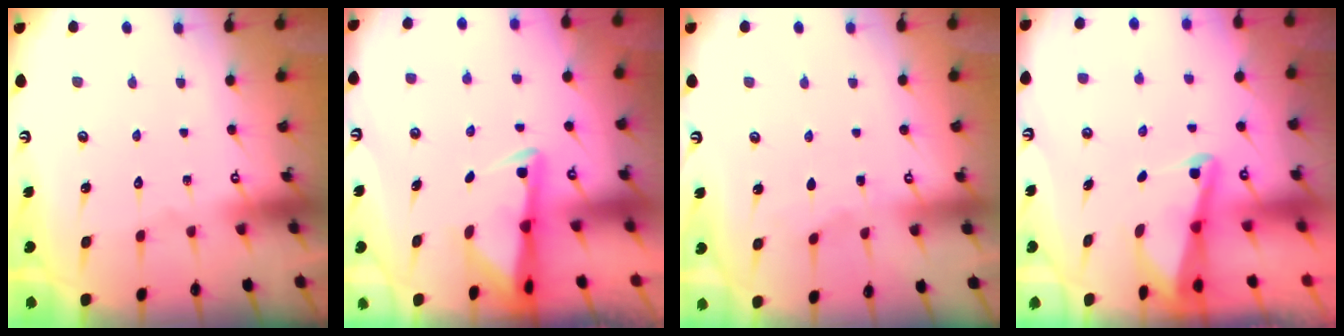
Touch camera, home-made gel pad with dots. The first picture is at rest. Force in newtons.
{"total": 2.8, "press": 2.8, "slide": 0.6}
{"total": 1.6, "press": 1.6, "slide": 0.3}
{"total": 2.2, "press": 2.2, "slide": 0.3}